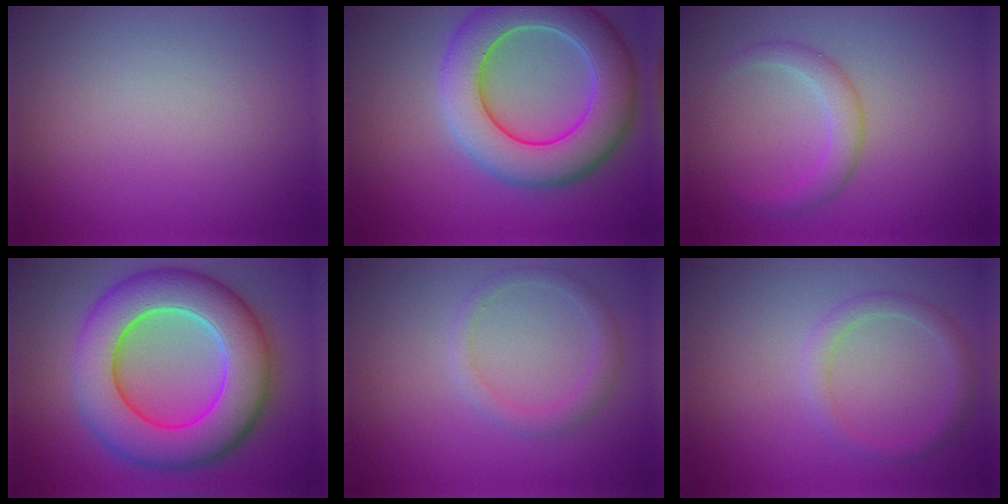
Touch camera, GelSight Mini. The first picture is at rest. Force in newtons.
{"total": 9.2, "press": 9.2, "slide": 0.6}
{"total": 2.3, "press": 2.3, "slide": 0.1}
{"total": 11.4, "press": 11.4, "slide": 0.3}
{"total": 1.8, "press": 1.8, "slide": 0.2}
{"total": 1.8, "press": 1.8, "slide": 0.0}